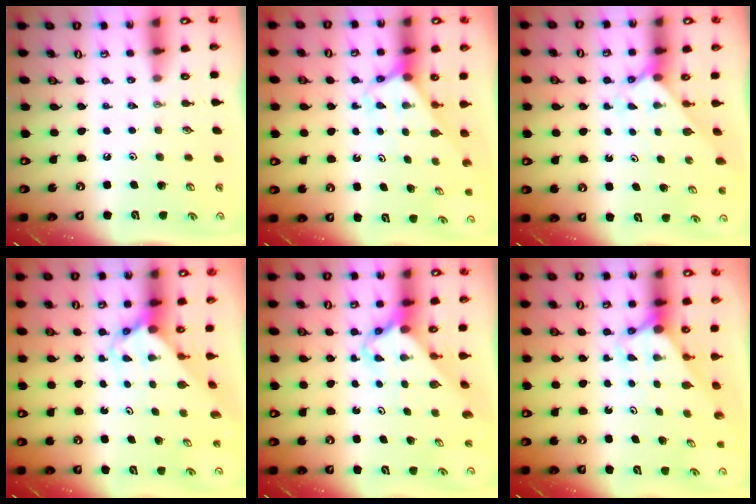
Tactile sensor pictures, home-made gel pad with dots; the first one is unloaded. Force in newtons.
{"total": 2.6, "press": 2.6, "slide": 0.1}
{"total": 2.1, "press": 2.1, "slide": 0.2}
{"total": 3.8, "press": 3.8, "slide": 0.4}
{"total": 2.7, "press": 2.7, "slide": 0.2}
{"total": 2.6, "press": 2.6, "slide": 0.0}